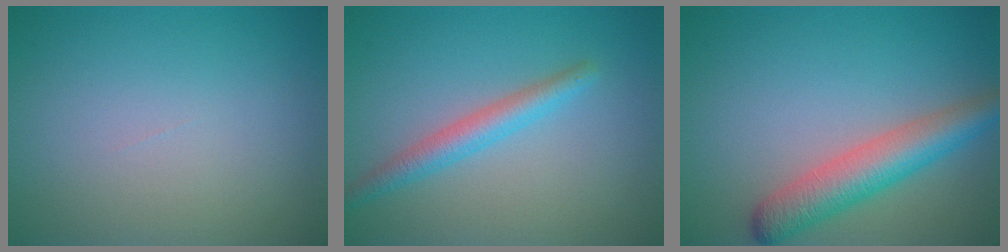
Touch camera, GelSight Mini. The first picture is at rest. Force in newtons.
{"total": 2.7, "press": 2.7, "slide": 0.1}
{"total": 5.1, "press": 5.1, "slide": 0.2}